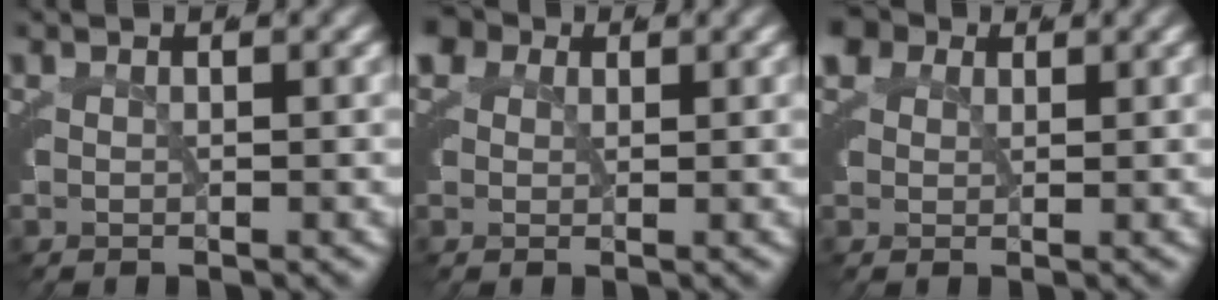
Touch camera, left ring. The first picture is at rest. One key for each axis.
{"total": 3.6, "fx": 1.5, "fy": 3.0, "fz": 1.4, "tx": -0.050, "ty": -0.008, "tz": 0.022}
{"total": 3.5, "fx": 1.8, "fy": 2.7, "fz": 1.4, "tx": -0.049, "ty": -0.006, "tz": 0.029}